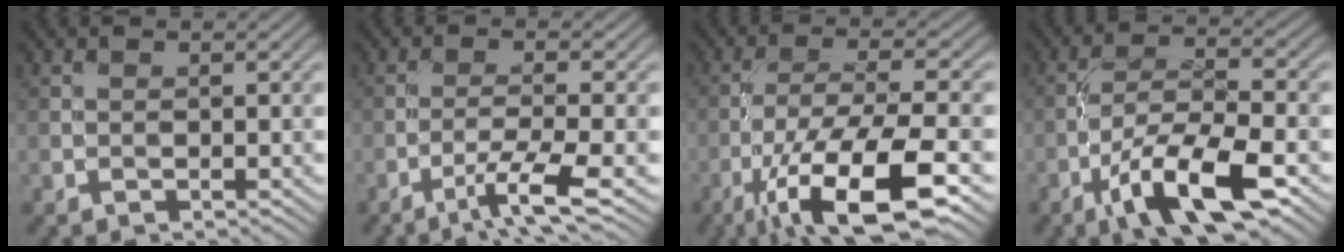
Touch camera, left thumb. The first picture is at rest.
{"total": 5.4, "force": [-3.0, 0.4, 4.4], "torque": [-0.076, 0.003, -0.060]}
{"total": 13.6, "force": [-7.2, 3.7, 10.9], "torque": [-0.214, -0.013, -0.135]}
{"total": 10.6, "force": [-5.6, 3.0, 8.5], "torque": [-0.152, 0.002, -0.107]}